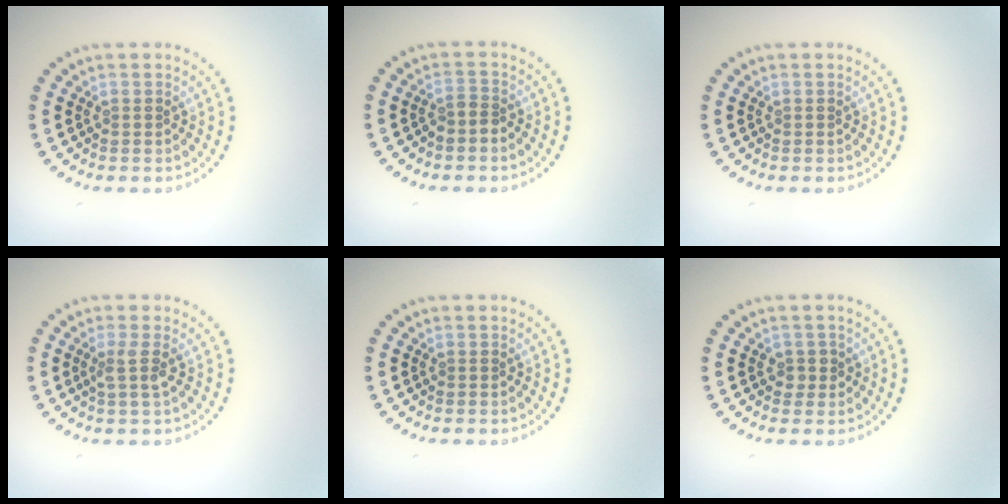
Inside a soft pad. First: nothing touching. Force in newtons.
{"total": 1.1, "press": 0.7, "slide": 0.8}
{"total": 0.0}
{"total": 1.6, "press": 1.2, "slide": 1.0}
{"total": 0.0}
{"total": 1.1, "press": 1.0, "slide": 0.5}